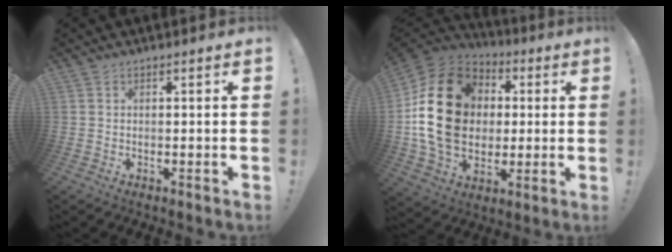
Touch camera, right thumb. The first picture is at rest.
{"total": 24.2, "force": [2.1, 19.0, 14.8], "torque": [-0.262, 0.013, 0.060]}